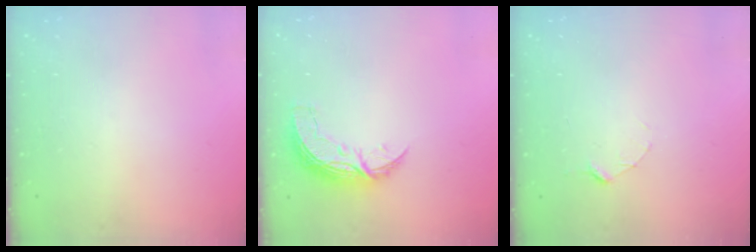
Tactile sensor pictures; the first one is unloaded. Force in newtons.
{"total": 7.5, "press": 7.5, "slide": 0.5}
{"total": 2.9, "press": 2.9, "slide": 0.3}